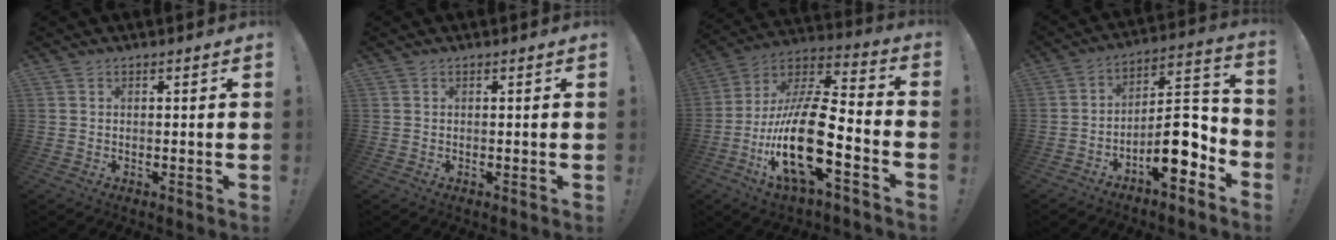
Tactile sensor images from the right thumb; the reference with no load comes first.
{"total": 0.0}
{"total": 23.3, "force": [-7.0, 7.8, 20.8], "torque": [-0.418, 0.026, -0.120]}
{"total": 13.5, "force": [-6.3, 5.2, 10.8], "torque": [-0.156, 0.032, -0.100]}